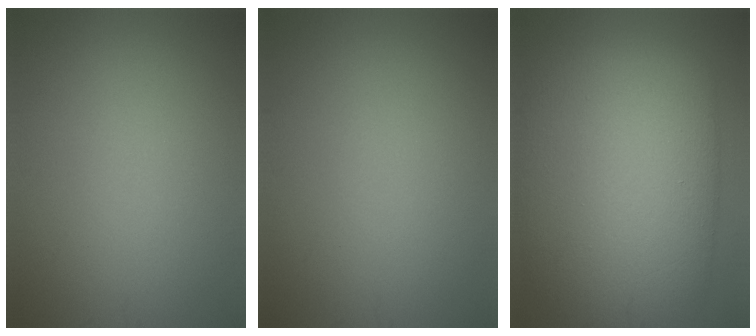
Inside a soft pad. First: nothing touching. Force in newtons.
{"total": 0.0}
{"total": 13.0, "press": 13.0, "slide": 0.3}